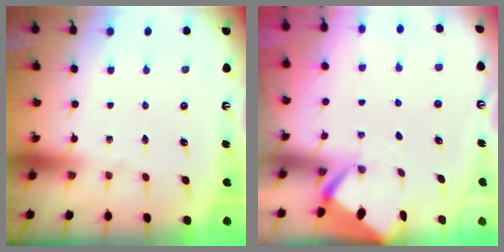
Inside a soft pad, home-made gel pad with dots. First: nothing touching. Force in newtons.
{"total": 2.6, "press": 2.6, "slide": 0.3}